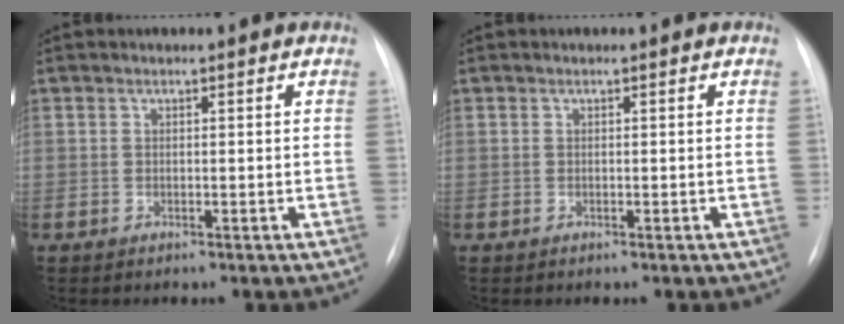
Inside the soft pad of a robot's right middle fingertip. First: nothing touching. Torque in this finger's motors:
{"motor_torque": [0.72, -1.22, 0.03, 0.01]}